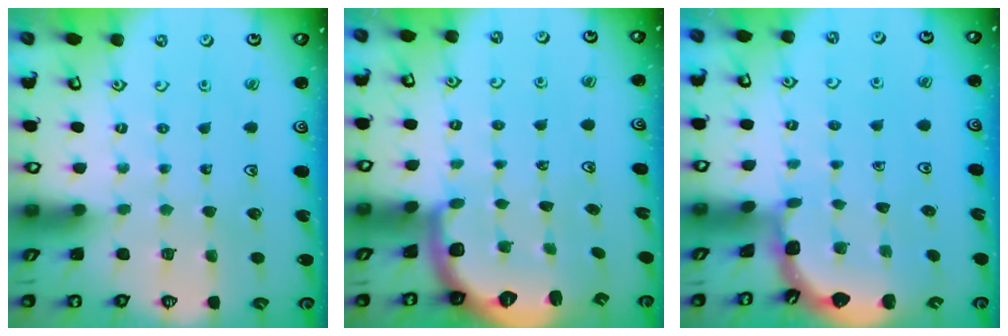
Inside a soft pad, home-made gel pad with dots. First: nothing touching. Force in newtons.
{"total": 1.9, "press": 1.8, "slide": 0.4}
{"total": 0.9, "press": 0.9, "slide": 0.2}